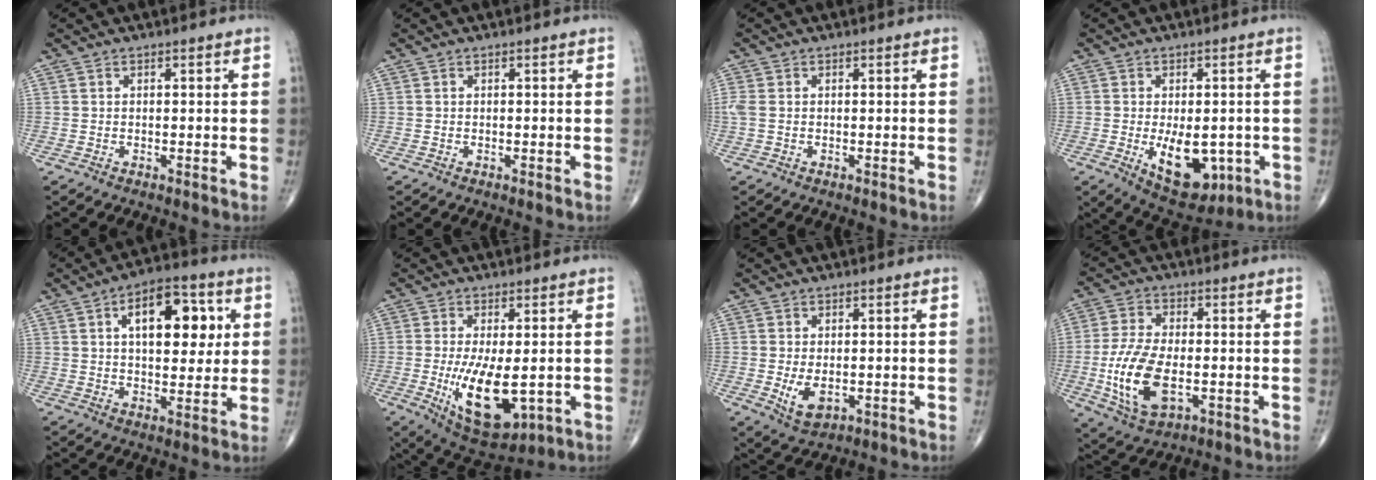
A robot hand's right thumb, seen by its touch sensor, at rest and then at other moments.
{"total": 0.0}
{"total": 2.0, "force": [0.0, 1.3, 1.6], "torque": [-0.054, 0.004, 0.000]}
{"total": 11.2, "force": [-2.7, 6.1, 9.0], "torque": [-0.109, -0.011, -0.025]}
{"total": 14.3, "force": [4.0, 7.4, 11.5], "torque": [-0.133, 0.001, 0.058]}
{"total": 13.3, "force": [-2.4, 5.7, 11.8], "torque": [-0.195, -0.027, -0.020]}
{"total": 5.1, "force": [-0.9, 3.0, 4.0], "torque": [-0.068, -0.012, -0.005]}
{"total": 13.7, "force": [-2.8, 7.1, 11.4], "torque": [-0.231, -0.002, -0.043]}